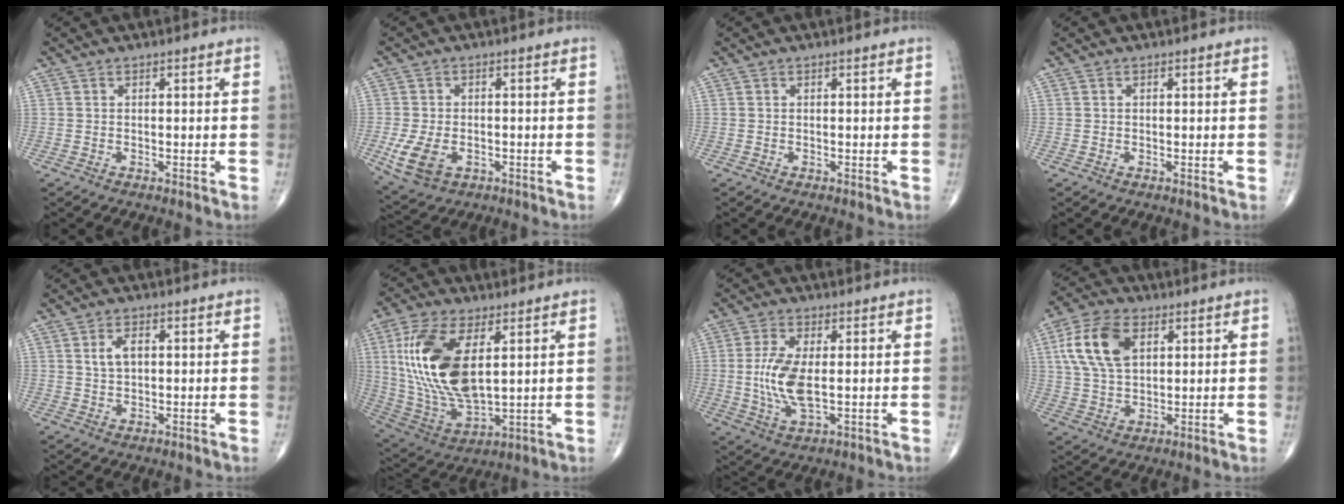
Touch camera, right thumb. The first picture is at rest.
{"total": 7.8, "force": [-2.3, 5.1, 5.4], "torque": [-0.109, 0.002, -0.032]}
{"total": 0.0}
{"total": 0.0}
{"total": 4.1, "force": [1.0, 2.3, 3.2], "torque": [-0.056, 0.003, 0.019]}
{"total": 20.5, "force": [4.6, 9.9, 17.3], "torque": [-0.350, -0.024, 0.094]}
{"total": 9.3, "force": [0.0, 3.9, 8.4], "torque": [-0.183, -0.011, 0.004]}
{"total": 12.3, "force": [3.9, 7.3, 9.1], "torque": [-0.171, 0.002, 0.074]}